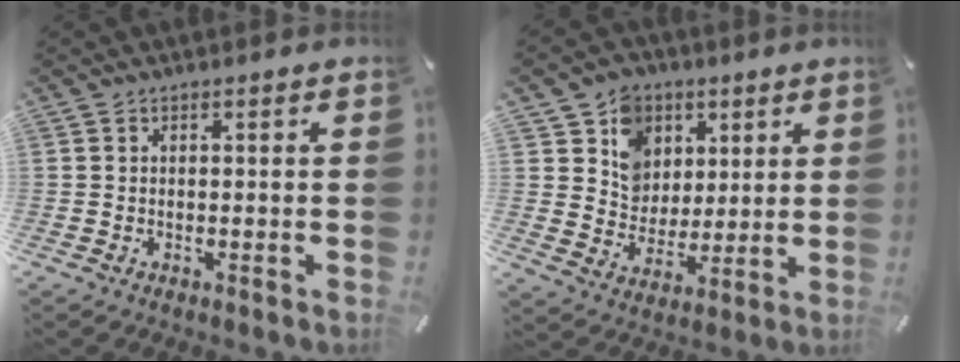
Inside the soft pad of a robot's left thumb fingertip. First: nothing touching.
{"total": 10.3, "force": [3.9, 9.4, 1.5], "torque": [-0.035, -0.034, 0.076]}